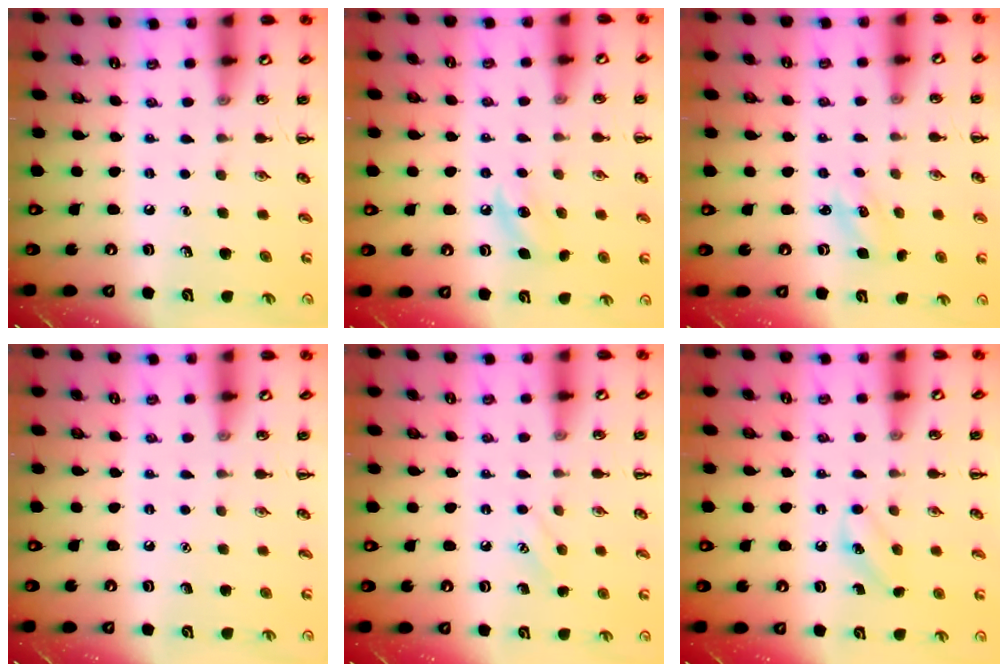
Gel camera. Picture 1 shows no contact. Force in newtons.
{"total": 6.7, "press": 6.5, "slide": 1.7}
{"total": 1.8, "press": 1.8, "slide": 0.5}
{"total": 1.4, "press": 1.4, "slide": 0.1}
{"total": 6.9, "press": 6.7, "slide": 1.7}
{"total": 7.2, "press": 6.9, "slide": 1.9}